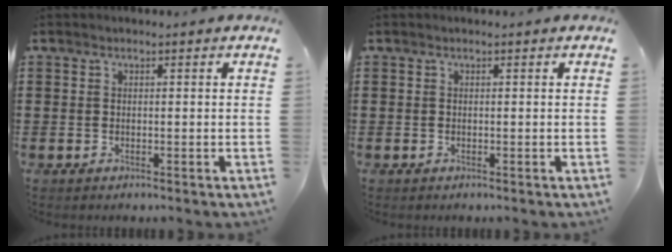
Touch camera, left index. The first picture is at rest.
{"total": 0.0}